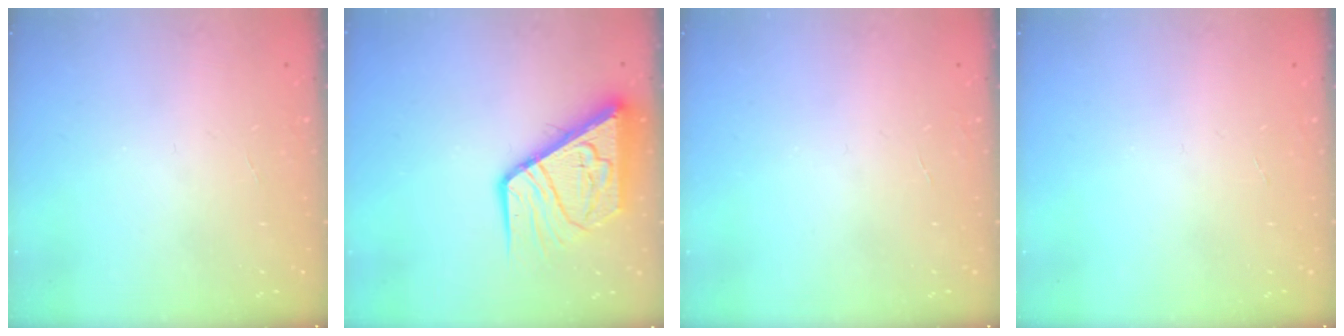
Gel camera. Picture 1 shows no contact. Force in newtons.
{"total": 12.0, "press": 11.9, "slide": 1.4}
{"total": 0.0}
{"total": 0.0}